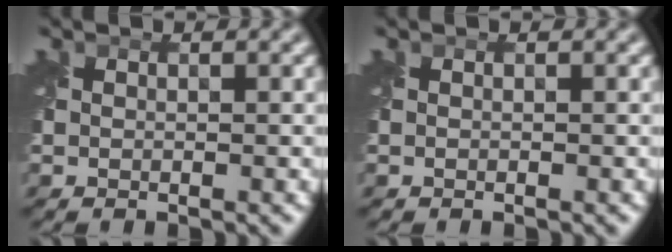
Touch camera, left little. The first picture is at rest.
{"total": 0.0}